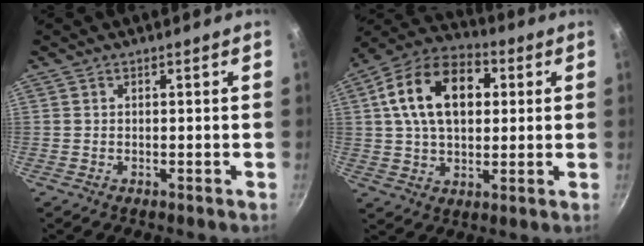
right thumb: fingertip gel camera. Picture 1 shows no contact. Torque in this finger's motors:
{"motor_torque": [-0.12, 3.23, 1.51, 0.16, 0.19]}